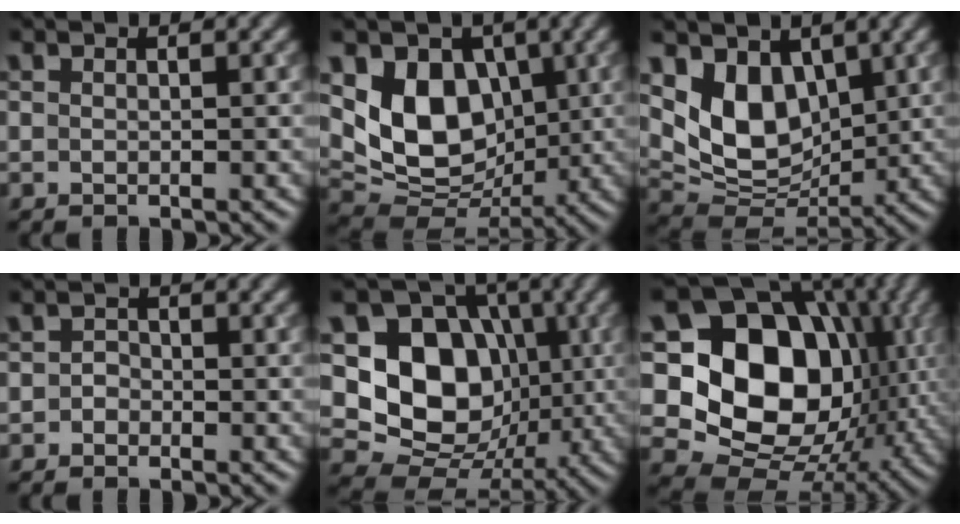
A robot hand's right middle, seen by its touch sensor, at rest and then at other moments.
{"total": 8.3, "force": [1.6, 6.1, 5.3], "torque": [-0.092, -0.018, 0.027]}
{"total": 7.0, "force": [2.4, 4.8, 4.5], "torque": [-0.085, -0.021, 0.044]}
{"total": 0.9, "force": [-0.5, 0.8, 0.2], "torque": [-0.002, 0.001, -0.010]}
{"total": 10.4, "force": [0.5, 8.4, 6.1], "torque": [-0.103, -0.009, -0.001]}
{"total": 16.8, "force": [1.4, 12.9, 10.8], "torque": [-0.178, 0.001, 0.018]}